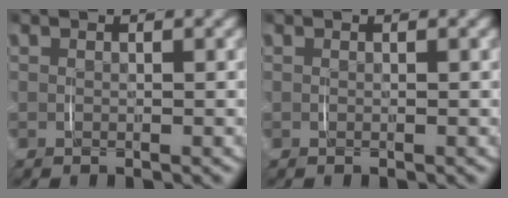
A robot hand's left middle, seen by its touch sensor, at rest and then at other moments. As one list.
[{"total": 0.0}]